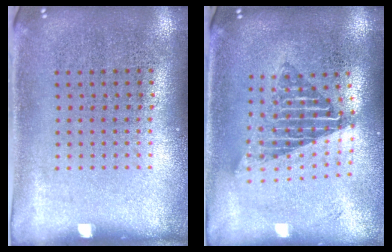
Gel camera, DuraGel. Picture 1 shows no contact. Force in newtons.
{"total": 1.8, "press": 1.4, "slide": 1.0}